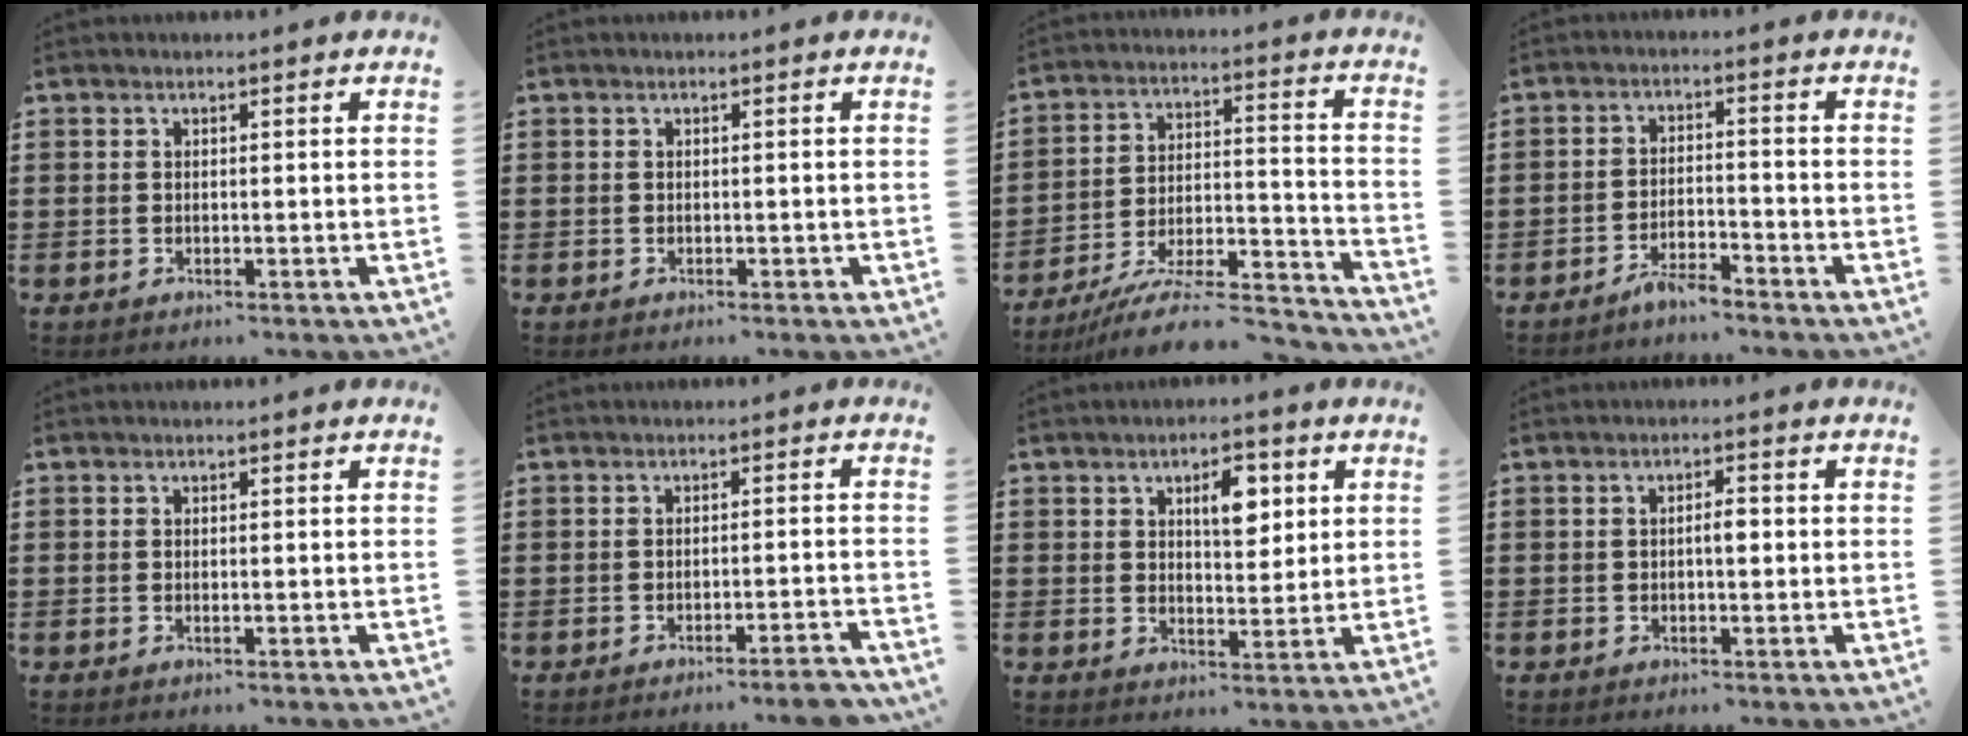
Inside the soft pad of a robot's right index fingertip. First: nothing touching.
{"total": 0.0}
{"total": 10.8, "force": [-9.1, 2.1, 5.4], "torque": [-0.086, 0.020, -0.176]}
{"total": 3.1, "force": [-2.9, 0.3, 0.9], "torque": [-0.019, 0.009, -0.058]}
{"total": 0.0}
{"total": 3.1, "force": [-2.7, -0.4, 1.6], "torque": [-0.026, -0.007, -0.051]}
{"total": 5.6, "force": [2.2, 2.7, 4.4], "torque": [-0.063, 0.000, 0.028]}
{"total": 2.3, "force": [-0.1, 0.8, 2.1], "torque": [-0.040, 0.003, -0.004]}